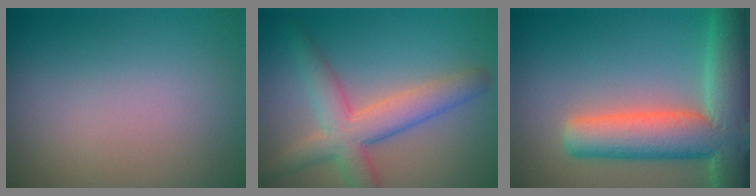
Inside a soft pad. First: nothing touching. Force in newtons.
{"total": 5.4, "press": 5.4, "slide": 0.3}
{"total": 10.2, "press": 10.2, "slide": 0.8}